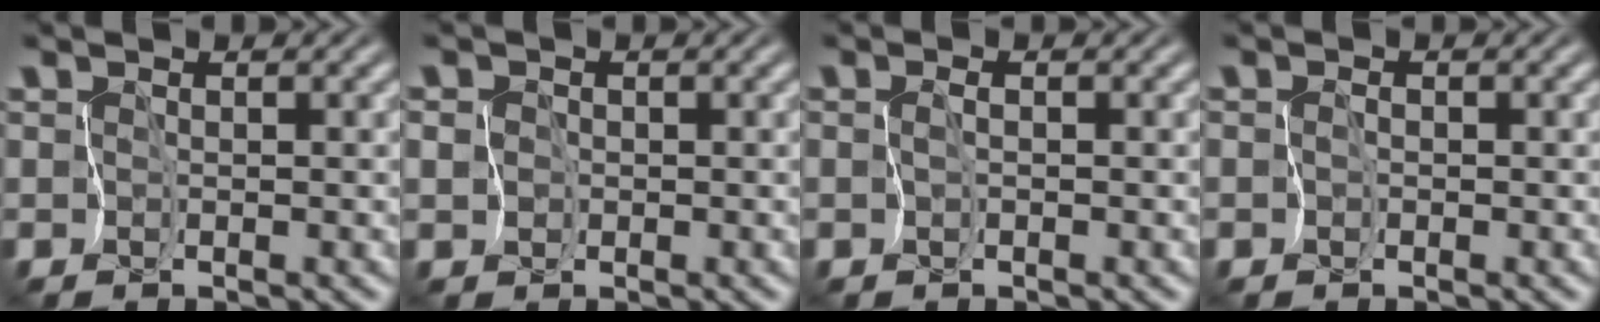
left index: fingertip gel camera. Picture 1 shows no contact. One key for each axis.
{"total": 2.1, "fx": -0.3, "fy": 2.0, "fz": 0.5, "tx": 0.001, "ty": 0.011, "tz": -0.022}
{"total": 0.7, "fx": -0.4, "fy": 0.2, "fz": 0.5, "tx": -0.003, "ty": 0.002, "tz": -0.007}
{"total": 0.8, "fx": -0.4, "fy": 0.6, "fz": 0.2, "tx": 0.010, "ty": 0.004, "tz": -0.009}